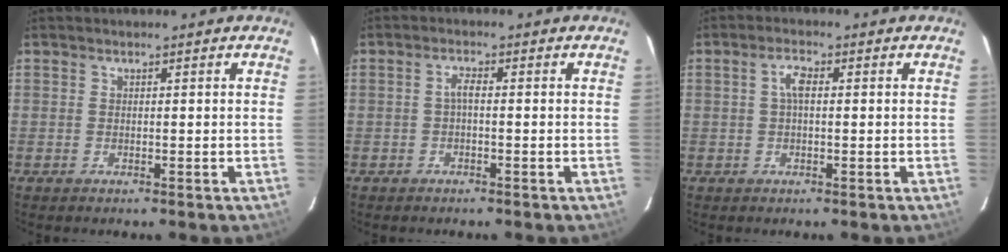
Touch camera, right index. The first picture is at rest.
{"total": 1.6, "force": [-0.3, 0.4, 1.6], "torque": [-0.032, 0.008, -0.008]}
{"total": 2.7, "force": [0.3, 1.1, 2.4], "torque": [-0.050, 0.009, 0.006]}